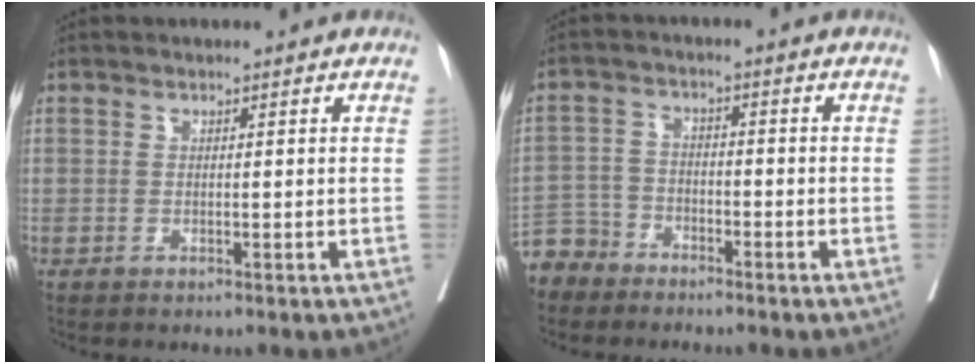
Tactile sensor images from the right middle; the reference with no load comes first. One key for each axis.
{"total": 5.5, "fx": -4.9, "fy": 2.4, "fz": -0.3, "tx": 0.010, "ty": -0.001, "tz": -0.102}